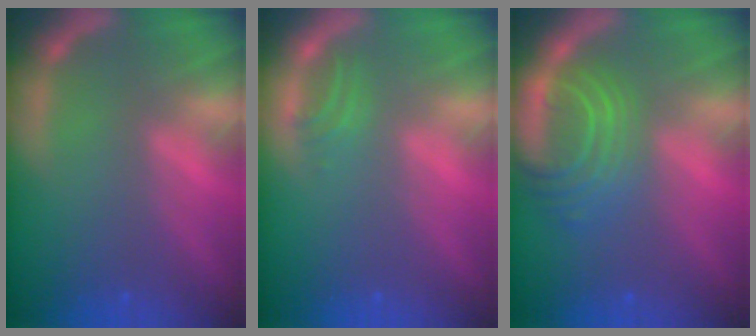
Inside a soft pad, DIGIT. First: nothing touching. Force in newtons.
{"total": 1.5}
{"total": 7.0}